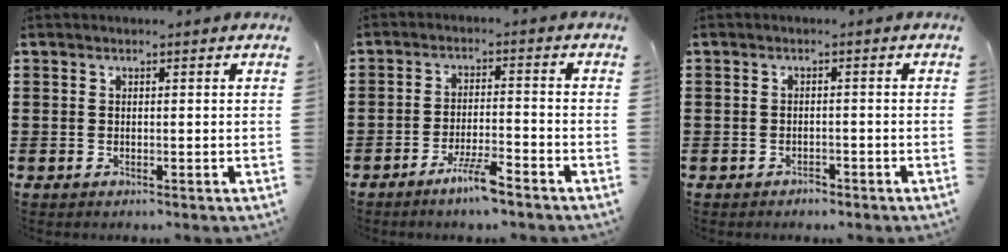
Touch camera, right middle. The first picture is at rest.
{"total": 5.0, "force": [-3.7, 0.5, 3.3], "torque": [-0.066, -0.001, -0.068]}
{"total": 1.2, "force": [-1.2, 0.4, 0.1], "torque": [-0.005, 0.002, -0.027]}